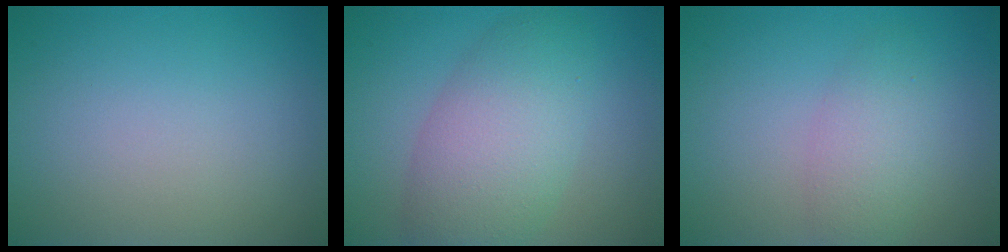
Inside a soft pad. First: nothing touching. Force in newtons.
{"total": 5.3, "press": 5.3, "slide": 0.3}
{"total": 2.8, "press": 2.8, "slide": 0.1}